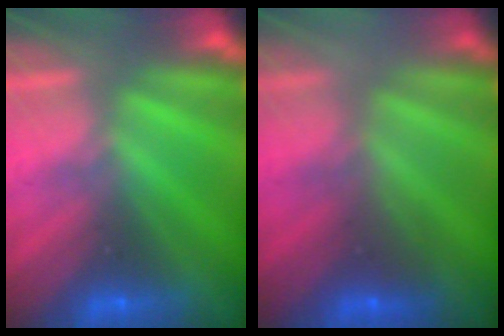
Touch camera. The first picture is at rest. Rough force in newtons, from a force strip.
{"total": 2.0}